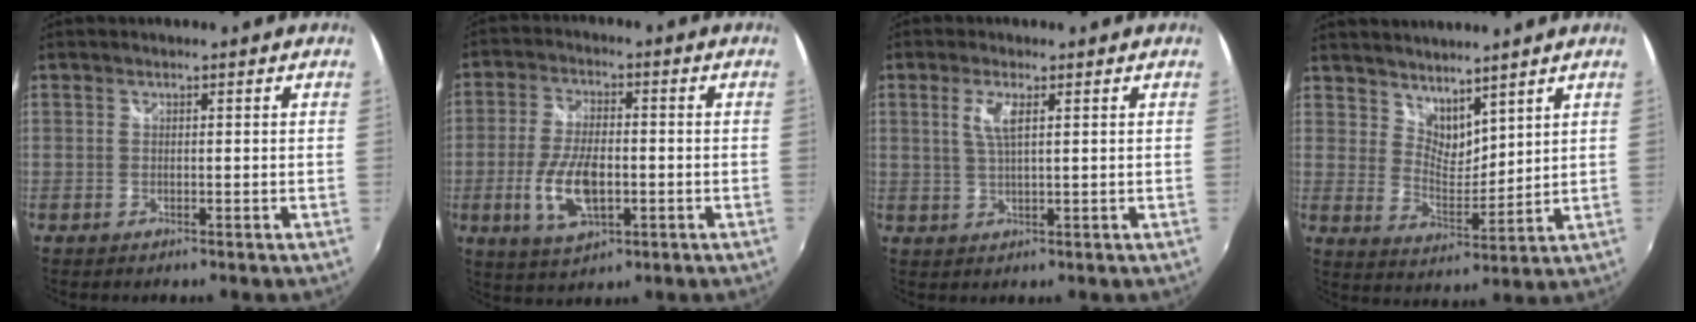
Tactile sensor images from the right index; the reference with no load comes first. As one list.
[{"total": 10.5, "force": [-2.7, 4.7, 9.0], "torque": [-0.184, -0.008, -0.046]}, {"total": 4.0, "force": [1.4, 0.8, 3.6], "torque": [-0.073, -0.001, 0.026]}, {"total": 7.0, "force": [5.9, 2.9, 2.4], "torque": [-0.031, -0.001, 0.112]}]